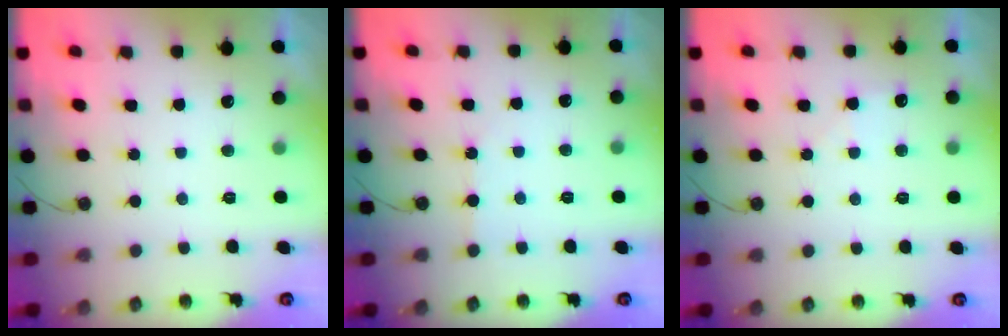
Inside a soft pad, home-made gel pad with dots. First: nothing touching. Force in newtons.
{"total": 2.4, "press": 2.4, "slide": 0.2}
{"total": 4.8, "press": 4.7, "slide": 0.8}